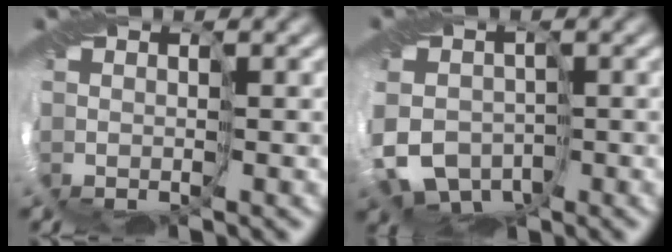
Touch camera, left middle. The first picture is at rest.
{"total": 5.8, "force": [-2.6, 4.6, 2.5], "torque": [-0.036, -0.011, -0.055]}